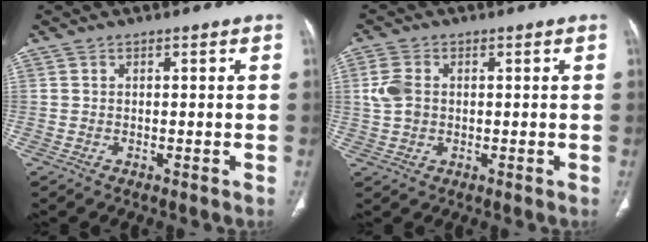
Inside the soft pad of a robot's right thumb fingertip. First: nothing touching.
{"total": 4.7, "force": [0.5, 3.4, 3.2], "torque": [-0.075, 0.005, 0.008]}